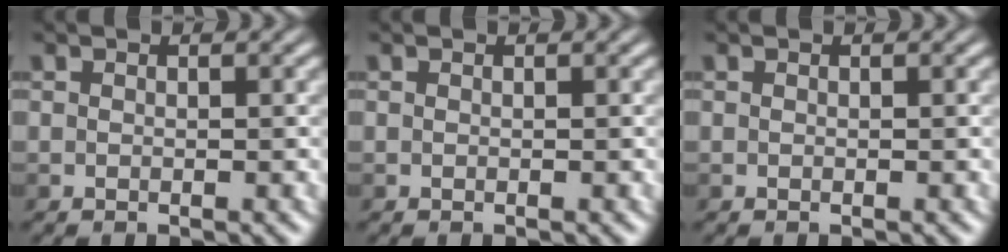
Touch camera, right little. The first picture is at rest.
{"total": 0.0}
{"total": 0.0}